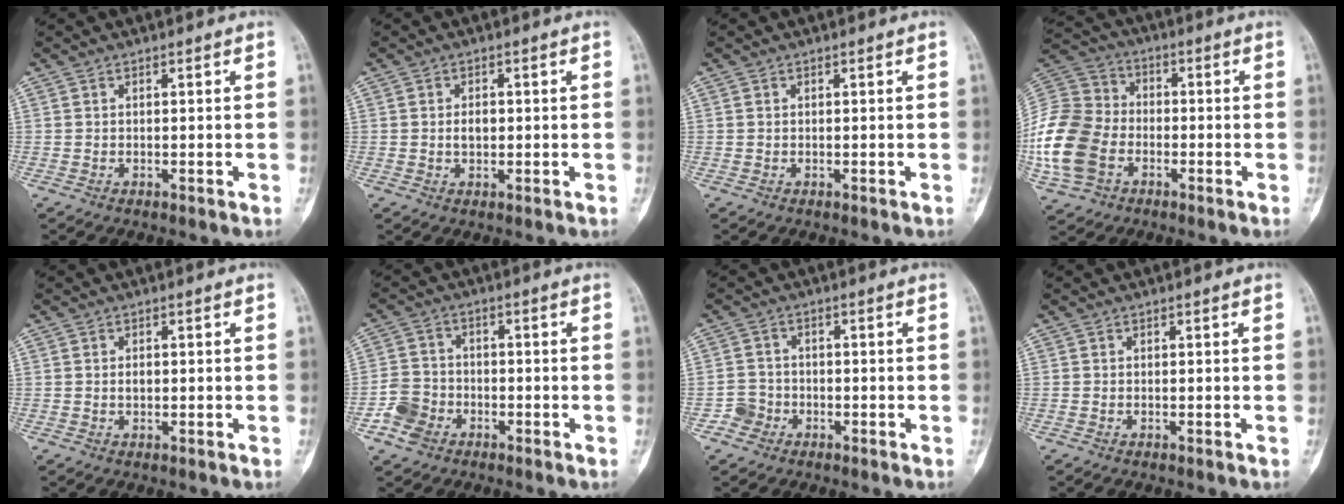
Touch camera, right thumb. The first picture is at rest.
{"total": 2.3, "force": [0.1, 1.5, 1.7], "torque": [-0.023, 0.001, 0.001]}
{"total": 0.0}
{"total": 18.3, "force": [-5.0, 13.7, 11.0], "torque": [-0.244, 0.022, -0.096]}
{"total": 1.1, "force": [0.1, 0.7, 0.8], "torque": [-0.011, 0.001, 0.001]}
{"total": 5.9, "force": [-2.9, 4.7, 2.1], "torque": [-0.033, 0.021, -0.055]}
{"total": 3.1, "force": [-1.4, 2.8, 0.0], "torque": [0.015, 0.016, -0.034]}
{"total": 0.0}